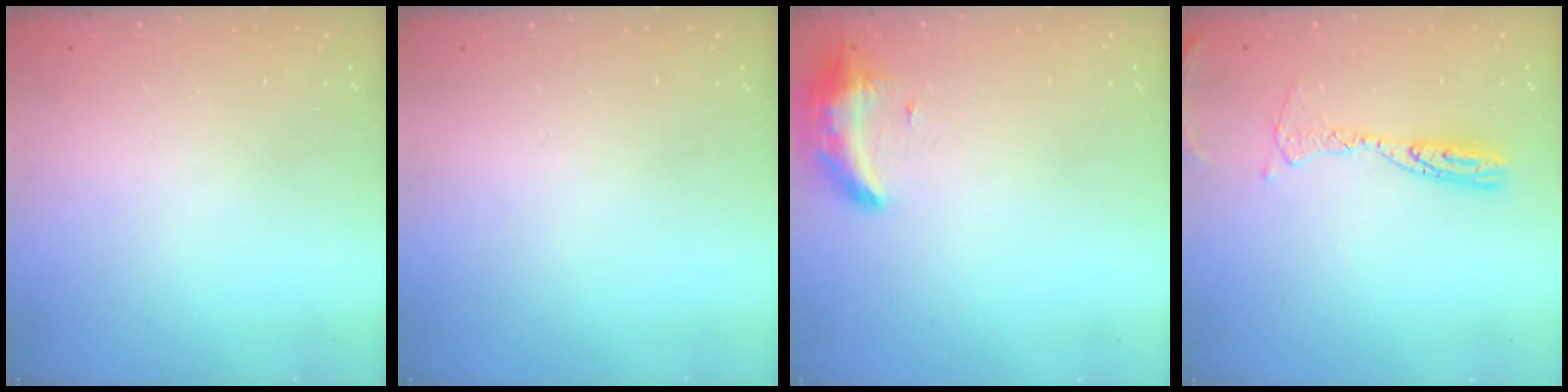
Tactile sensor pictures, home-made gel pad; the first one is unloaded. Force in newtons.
{"total": 0.0}
{"total": 9.5, "press": 9.0, "slide": 3.1}
{"total": 10.2, "press": 10.2, "slide": 1.0}